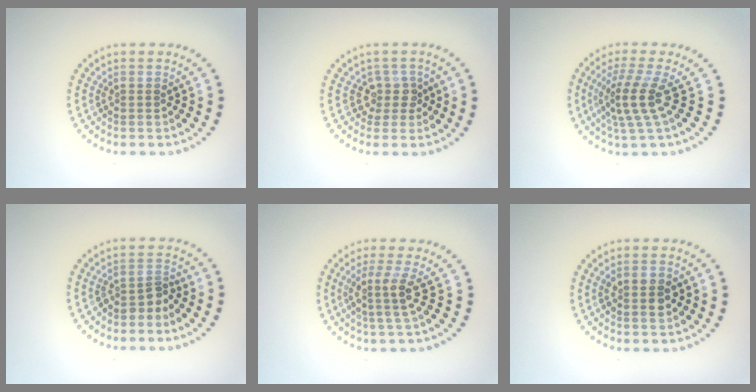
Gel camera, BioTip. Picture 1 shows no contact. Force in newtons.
{"total": 1.9, "press": 1.4, "slide": 1.3}
{"total": 3.7, "press": 2.7, "slide": 2.6}
{"total": 2.0, "press": 1.4, "slide": 1.4}
{"total": 2.7, "press": 2.2, "slide": 1.7}
{"total": 2.2, "press": 2.2, "slide": 0.2}